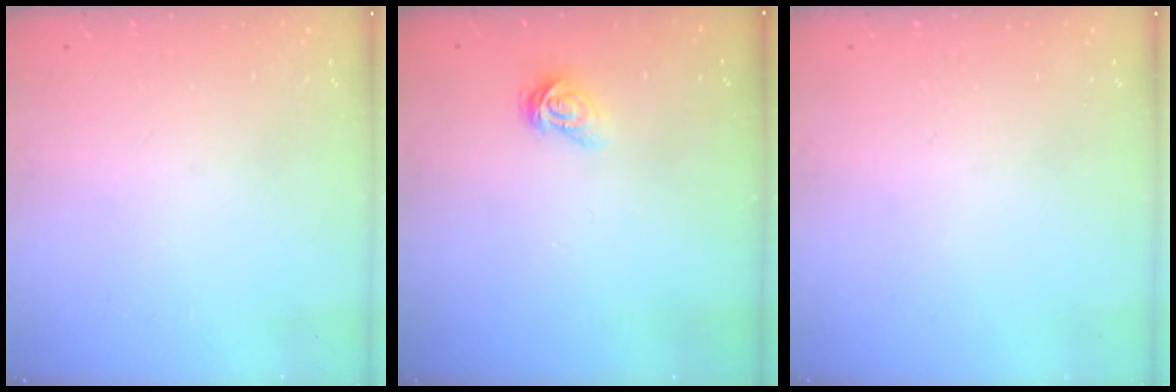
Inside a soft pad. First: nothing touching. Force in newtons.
{"total": 4.7, "press": 4.7, "slide": 0.4}
{"total": 0.0}